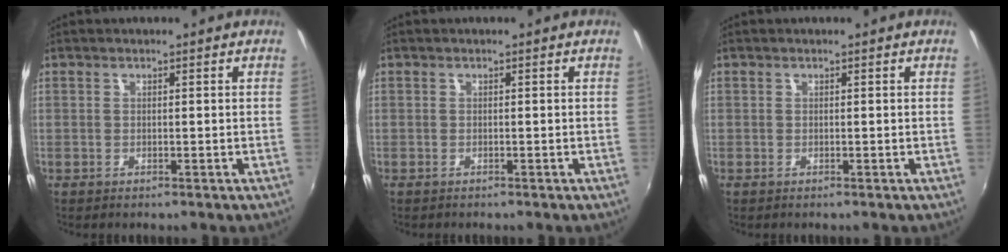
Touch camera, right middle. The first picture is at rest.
{"total": 0.0}
{"total": 0.0}